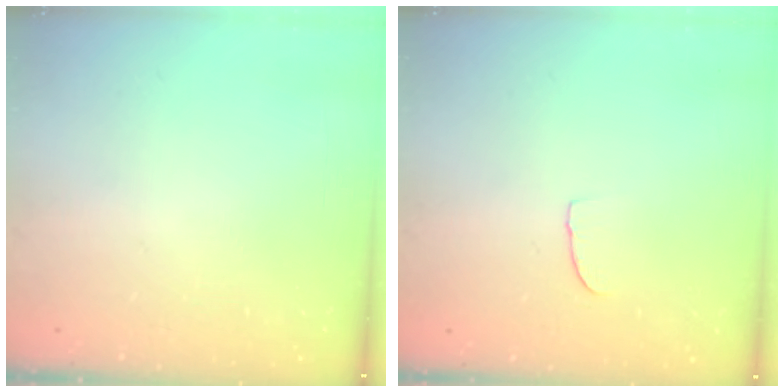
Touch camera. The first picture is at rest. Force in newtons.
{"total": 3.3, "press": 3.3, "slide": 0.3}